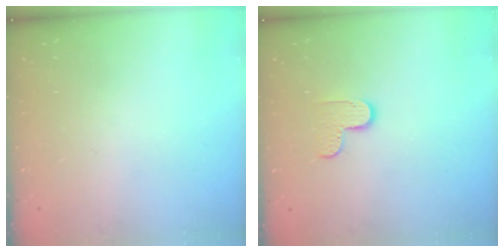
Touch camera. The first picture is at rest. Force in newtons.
{"total": 6.1, "press": 6.1, "slide": 0.4}